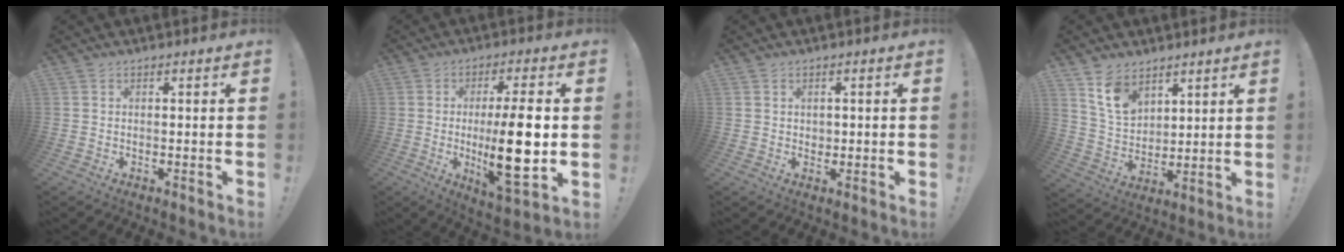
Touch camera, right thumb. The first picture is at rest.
{"total": 17.2, "force": [-0.6, 4.7, 16.6], "torque": [-0.259, -0.013, -0.010]}
{"total": 1.6, "force": [0.7, 1.4, 0.1], "torque": [0.006, 0.002, 0.010]}
{"total": 11.1, "force": [7.4, 6.9, 4.5], "torque": [-0.088, -0.038, 0.147]}